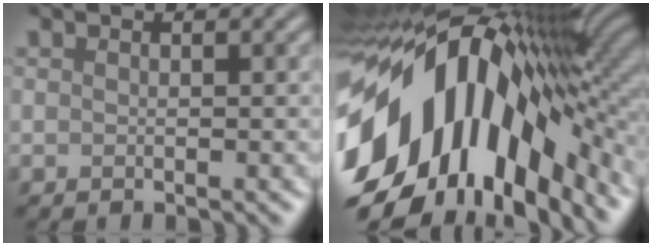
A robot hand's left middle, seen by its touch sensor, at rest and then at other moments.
{"total": 16.1, "force": [-5.1, 9.1, 12.3], "torque": [-0.245, -0.016, -0.074]}